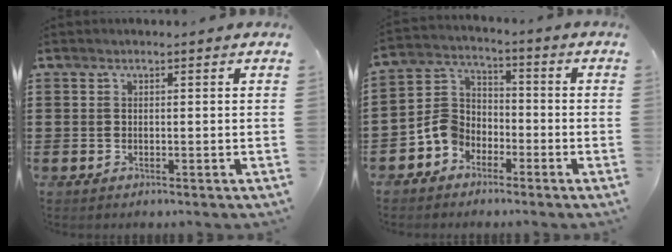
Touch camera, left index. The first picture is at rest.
{"total": 5.7, "force": [-3.2, 4.5, 1.5], "torque": [-0.057, 0.012, -0.069]}